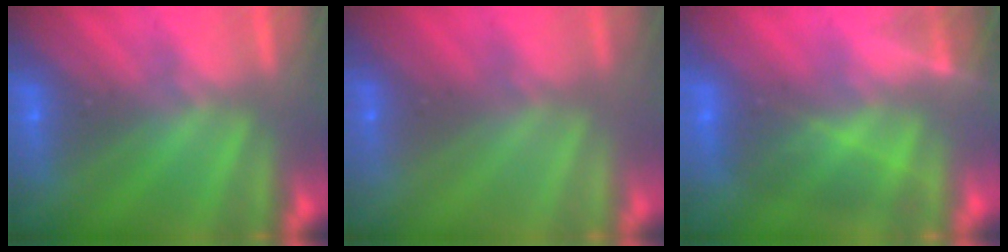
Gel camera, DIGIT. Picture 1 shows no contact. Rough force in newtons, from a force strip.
{"total": 2.9}
{"total": 4.7}